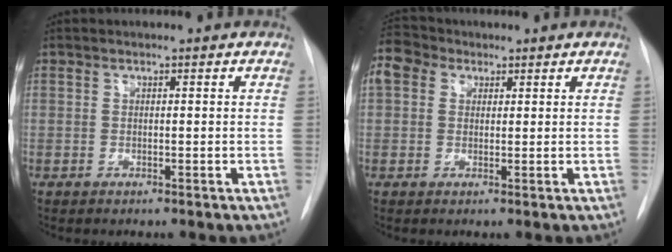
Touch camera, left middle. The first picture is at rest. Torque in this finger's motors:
{"motor_torque": [1.44, -0.70, 1.05, 0.21]}